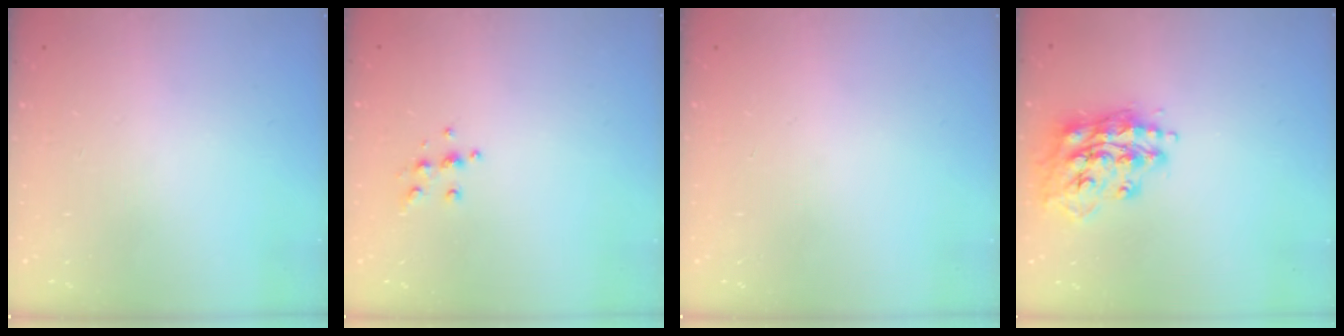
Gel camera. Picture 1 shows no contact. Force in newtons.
{"total": 5.6, "press": 5.6, "slide": 0.6}
{"total": 0.0}
{"total": 15.5, "press": 15.5, "slide": 1.4}